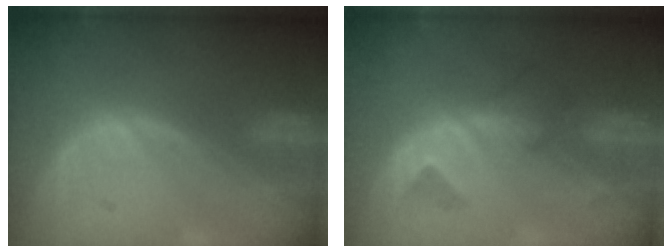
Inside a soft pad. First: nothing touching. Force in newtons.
{"total": 4.9, "press": 4.4, "slide": 2.1}